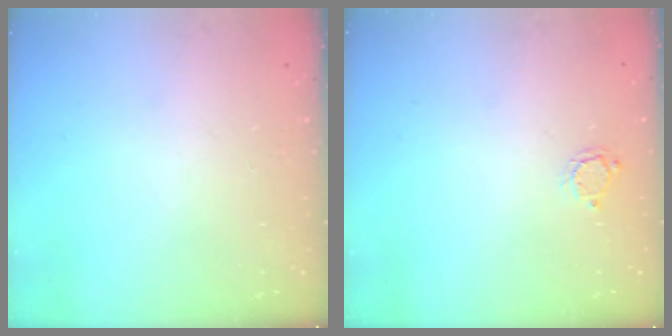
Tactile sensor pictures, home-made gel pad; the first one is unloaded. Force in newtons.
{"total": 3.3, "press": 3.2, "slide": 0.3}